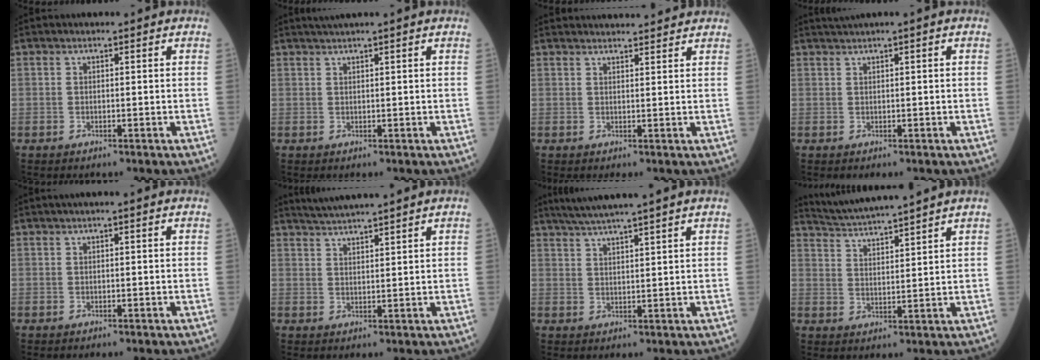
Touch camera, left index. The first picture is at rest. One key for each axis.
{"total": 1.8, "fx": 1.4, "fy": -0.8, "fz": 0.9, "tx": -0.018, "ty": 0.003, "tz": 0.031}
{"total": 9.3, "fx": 8.9, "fy": 0.8, "fz": 2.3, "tx": -0.029, "ty": 0.029, "tz": 0.108}
{"total": 1.5, "fx": 0.9, "fy": -0.3, "fz": 1.2, "tx": -0.026, "ty": 0.011, "tz": 0.023}
{"total": 0.7, "fx": 0.3, "fy": -0.2, "fz": 0.6, "tx": -0.017, "ty": 0.006, "tz": 0.007}
{"total": 5.3, "fx": 4.7, "fy": -1.4, "fz": 2.0, "tx": -0.040, "ty": 0.016, "tz": 0.086}
{"total": 7.7, "fx": 6.4, "fy": -1.6, "fz": 4.0, "tx": -0.065, "ty": 0.014, "tz": 0.100}
{"total": 9.4, "fx": 8.6, "fy": -1.9, "fz": 3.2, "tx": -0.066, "ty": 0.010, "tz": 0.147}